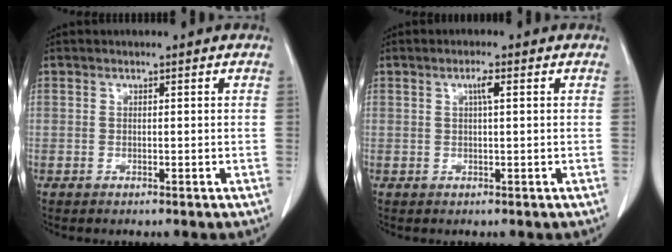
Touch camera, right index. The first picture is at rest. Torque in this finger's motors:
{"motor_torque": [0.09, 0.02, 0.03, 0.01]}